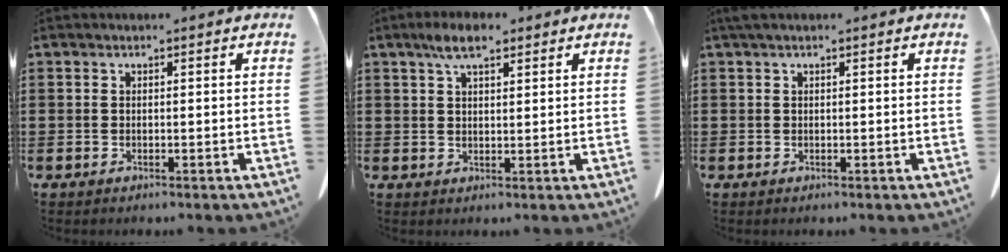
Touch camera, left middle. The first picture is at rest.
{"total": 4.7, "force": [3.1, 1.6, 3.1], "torque": [-0.068, 0.005, 0.058]}
{"total": 1.8, "force": [1.1, 0.4, 1.3], "torque": [-0.030, 0.001, 0.020]}